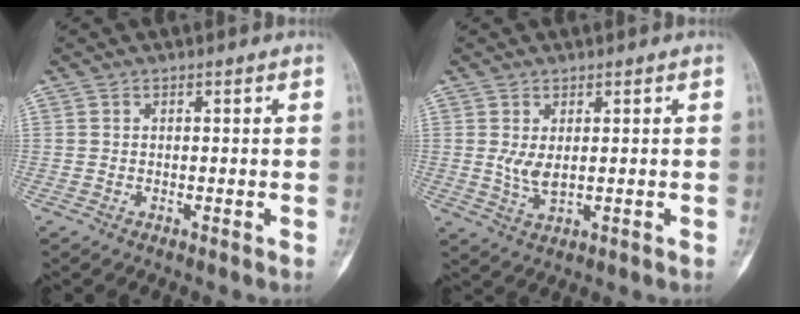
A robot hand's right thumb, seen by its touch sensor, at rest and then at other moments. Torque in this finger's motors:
{"motor_torque": [0.83, 0.72, 0.14, -0.25, 0.15]}